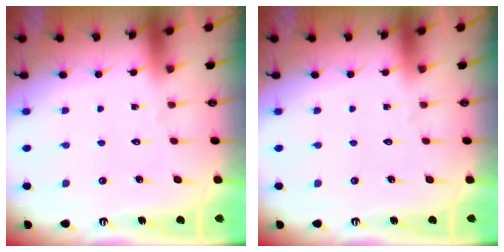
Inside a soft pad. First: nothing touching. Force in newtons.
{"total": 0.0}